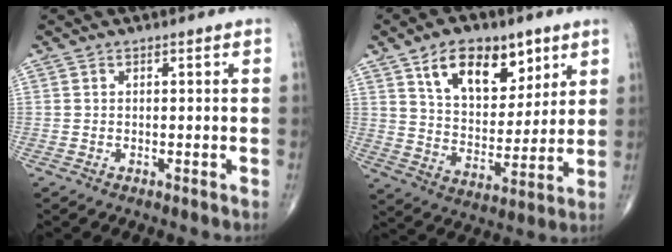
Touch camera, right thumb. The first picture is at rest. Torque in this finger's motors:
{"motor_torque": [-0.47, 1.92, 0.07, 0.01, 0.11]}